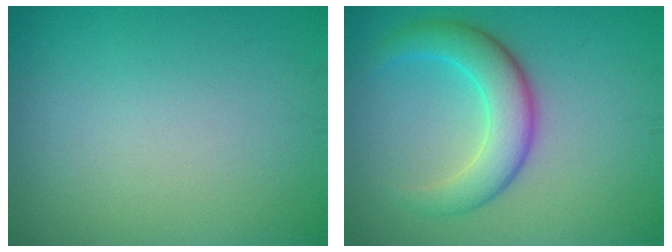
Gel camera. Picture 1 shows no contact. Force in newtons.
{"total": 5.1, "press": 5.1, "slide": 0.1}